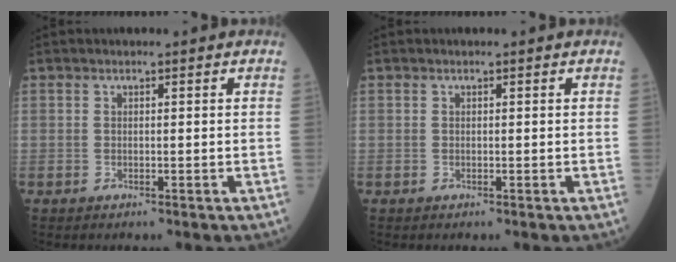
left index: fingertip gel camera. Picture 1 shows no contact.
{"total": 0.0}